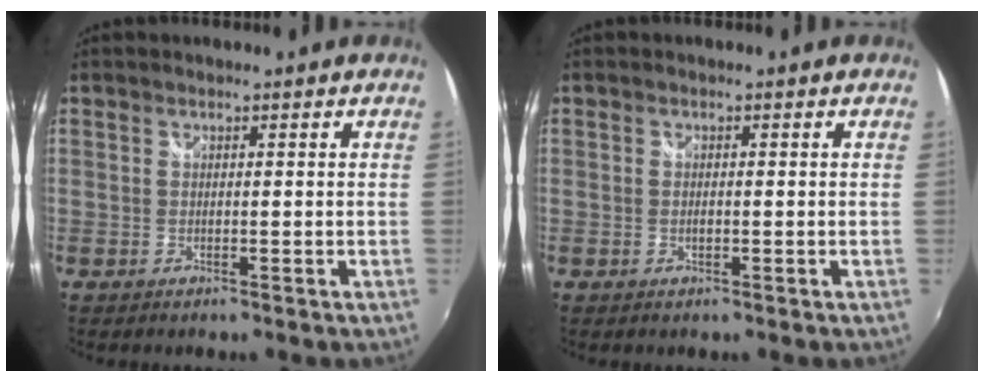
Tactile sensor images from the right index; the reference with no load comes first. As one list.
[{"total": 1.1, "force": [-0.3, 0.6, 0.9], "torque": [-0.016, -0.001, -0.007]}]